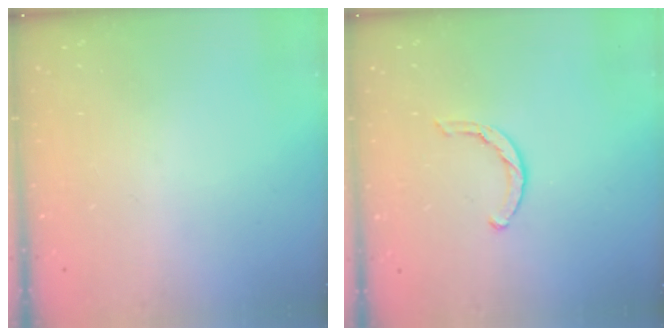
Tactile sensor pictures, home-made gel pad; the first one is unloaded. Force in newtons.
{"total": 3.5, "press": 3.5, "slide": 0.5}